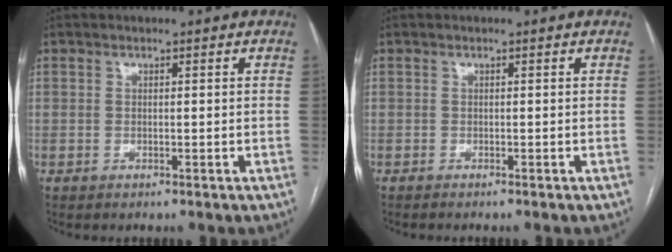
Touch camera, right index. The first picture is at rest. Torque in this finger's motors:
{"motor_torque": [-0.13, -0.12, 0.03, -0.01]}